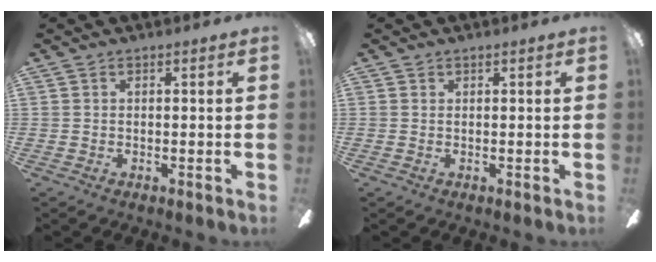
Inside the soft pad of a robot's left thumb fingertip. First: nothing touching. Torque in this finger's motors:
{"motor_torque": [0.00, 0.02, -0.14, -0.13, 0.00]}